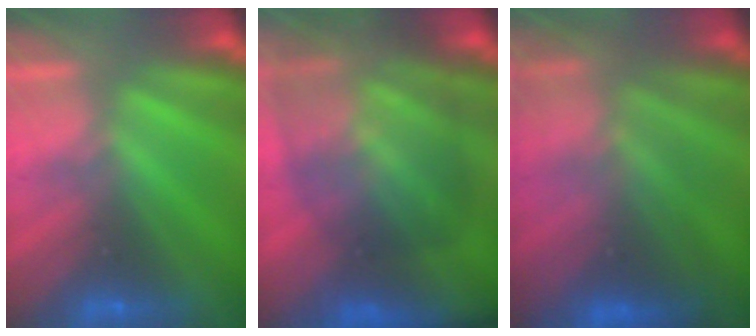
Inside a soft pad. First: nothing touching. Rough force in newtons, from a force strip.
{"total": 8.7}
{"total": 5.6}